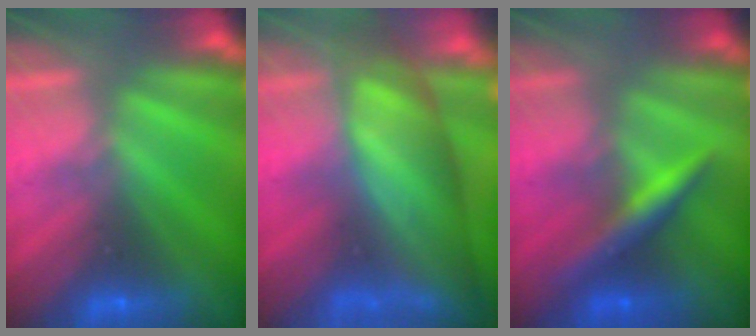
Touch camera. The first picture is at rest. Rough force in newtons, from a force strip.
{"total": 10.5}
{"total": 2.4}